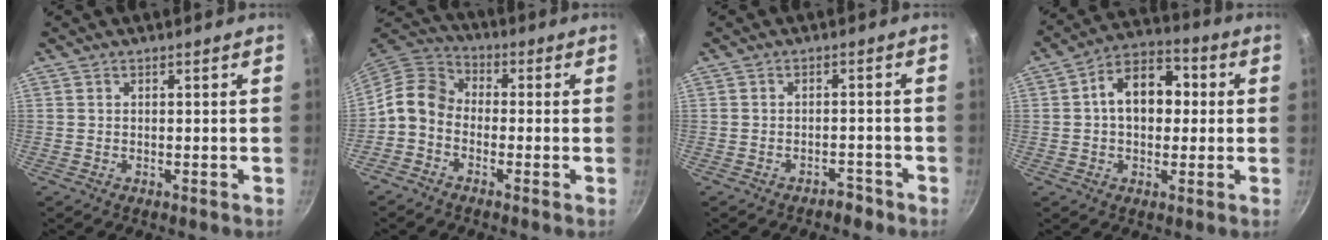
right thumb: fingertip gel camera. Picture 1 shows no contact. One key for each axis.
{"total": 8.4, "fx": -1.9, "fy": 6.5, "fz": 4.9, "tx": -0.086, "ty": 0.039, "tz": -0.056}
{"total": 1.9, "fx": -1.7, "fy": 0.7, "fz": 0.4, "tx": -0.004, "ty": 0.016, "tz": -0.025}
{"total": 12.1, "fx": 1.3, "fy": 8.1, "fz": 8.9, "tx": -0.113, "ty": 0.027, "tz": 0.010}